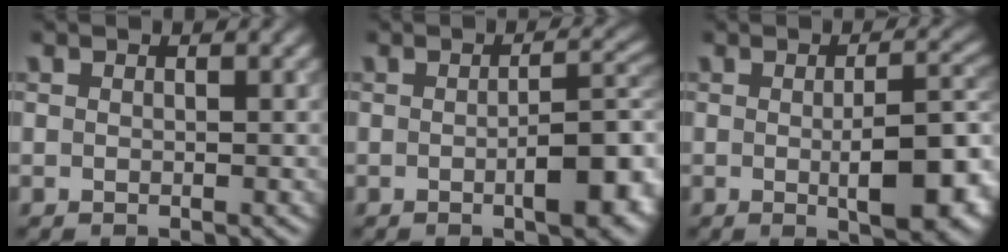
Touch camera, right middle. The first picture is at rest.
{"total": 6.4, "force": [-1.7, 2.1, 5.8], "torque": [-0.077, -0.003, -0.021]}
{"total": 7.8, "force": [-1.5, 2.4, 7.2], "torque": [-0.100, -0.012, -0.017]}